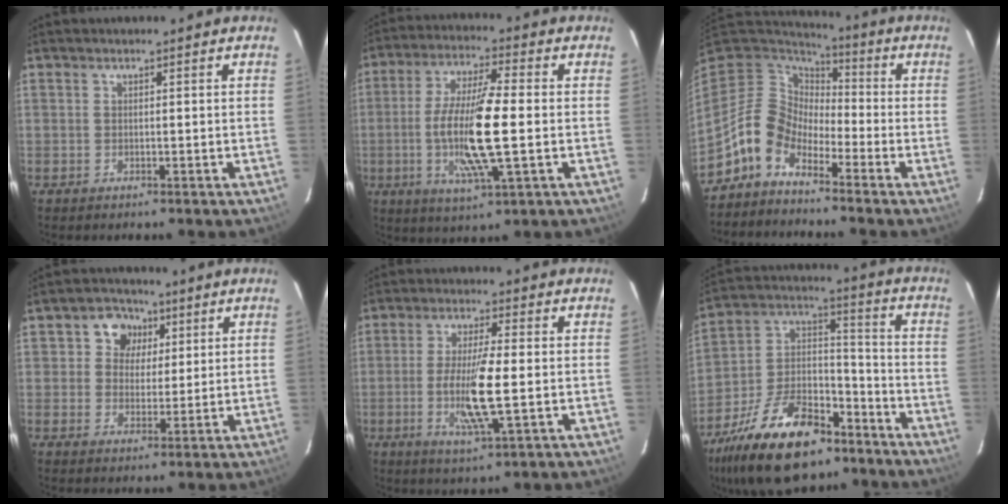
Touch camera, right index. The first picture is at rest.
{"total": 14.3, "force": [-2.1, 1.9, 14.0], "torque": [-0.273, -0.010, -0.041]}
{"total": 9.6, "force": [-6.5, 5.8, 3.8], "torque": [-0.081, 0.023, -0.143]}
{"total": 6.5, "force": [2.1, 5.8, 2.0], "torque": [-0.030, 0.010, 0.030]}
{"total": 10.0, "force": [-1.8, 1.1, 9.8], "torque": [-0.185, -0.014, -0.034]}
{"total": 22.4, "force": [-14.7, 11.0, 12.8], "torque": [-0.260, 0.021, -0.243]}